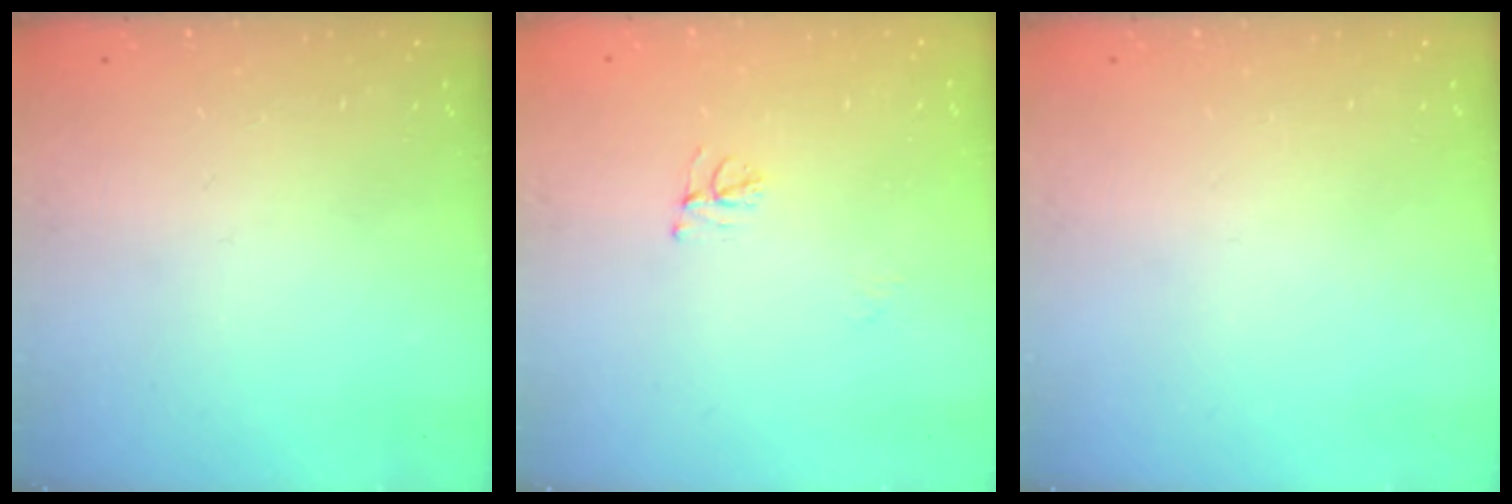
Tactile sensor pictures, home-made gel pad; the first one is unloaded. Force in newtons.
{"total": 4.7, "press": 4.6, "slide": 0.4}
{"total": 0.0}